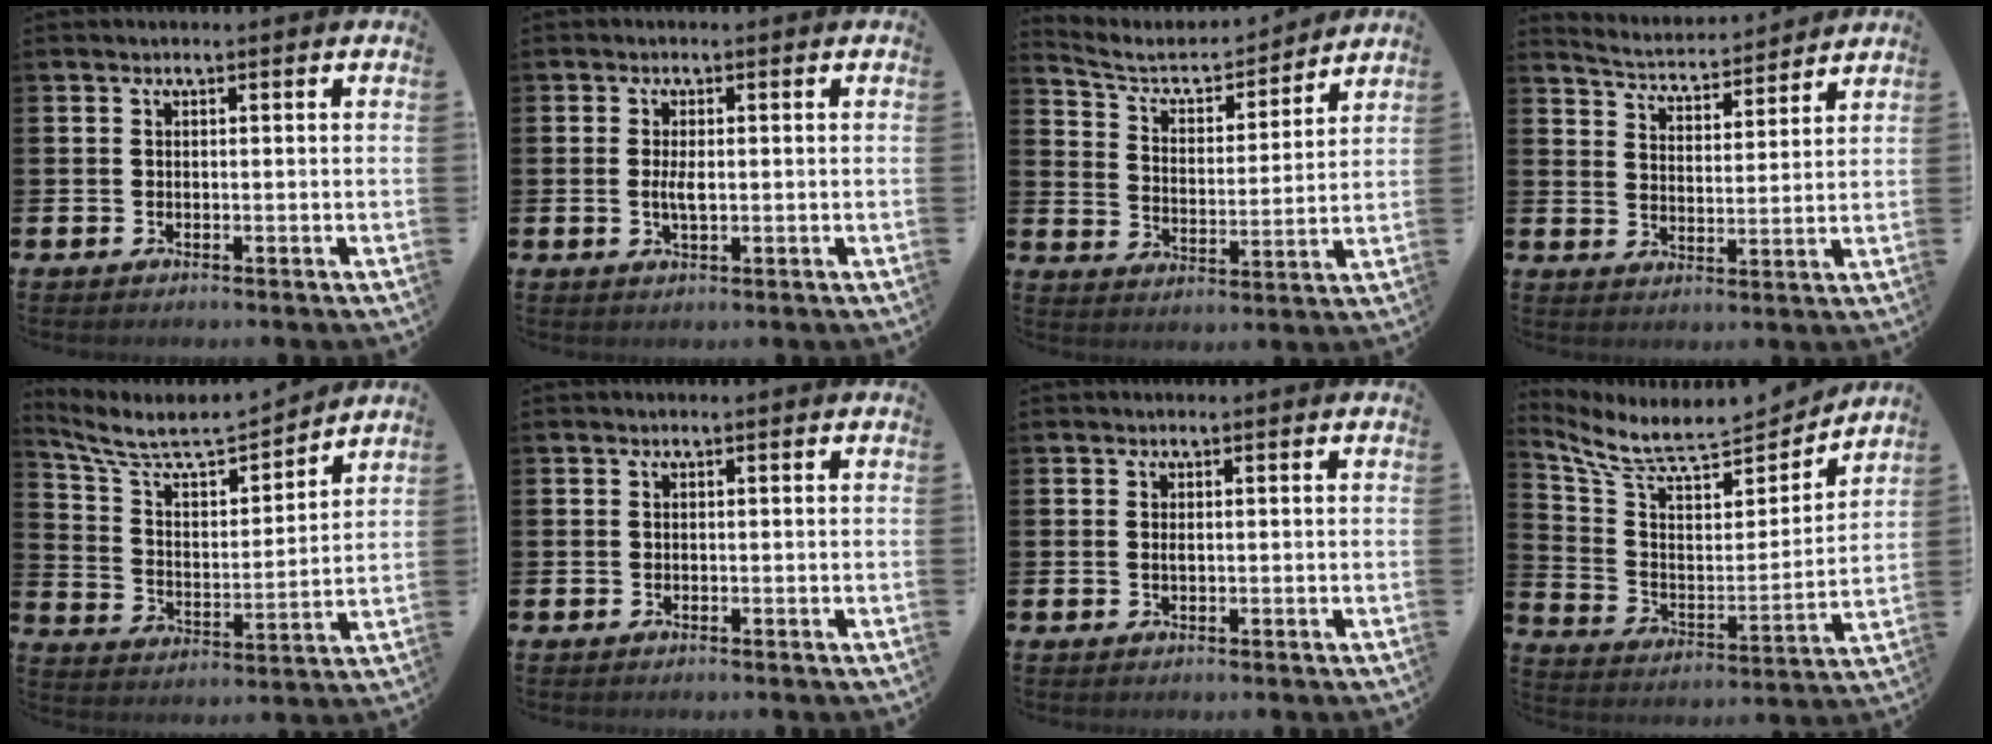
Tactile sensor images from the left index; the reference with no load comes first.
{"total": 2.3, "force": [0.1, 0.9, 2.1], "torque": [-0.034, -0.002, -0.001]}
{"total": 5.6, "force": [5.0, 2.1, 1.3], "torque": [-0.060, -0.042, 0.083]}
{"total": 3.8, "force": [3.8, 0.6, 0.1], "torque": [-0.024, -0.033, 0.062]}
{"total": 7.7, "force": [6.8, 2.0, 2.9], "torque": [-0.095, -0.053, 0.115]}
{"total": 0.0}
{"total": 0.6, "force": [0.2, 0.2, 0.5], "torque": [-0.011, 0.000, 0.004]}
{"total": 7.9, "force": [7.2, 1.7, 2.6], "torque": [-0.093, -0.062, 0.119]}